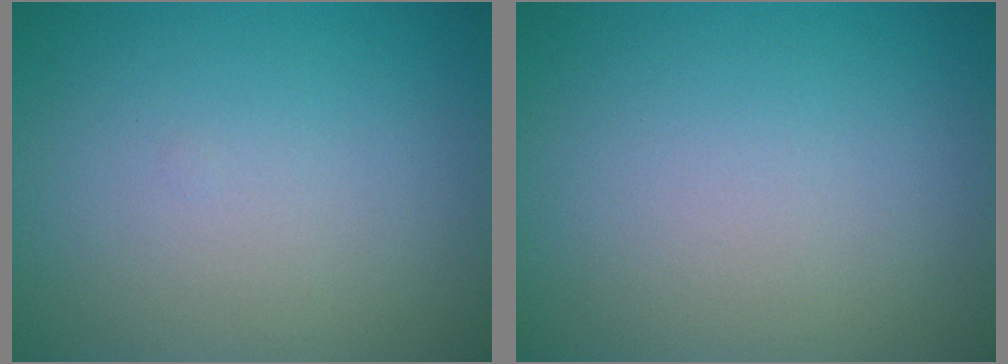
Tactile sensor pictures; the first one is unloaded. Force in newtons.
{"total": 0.0}